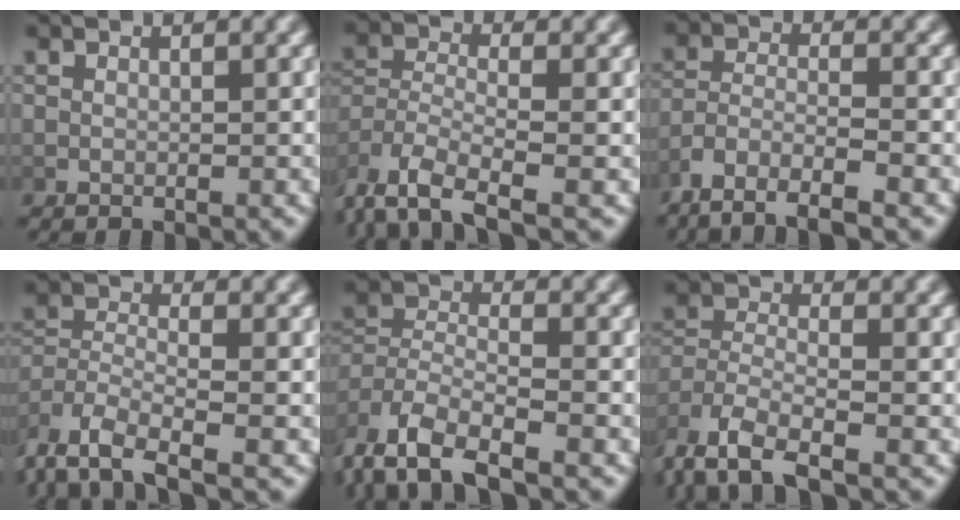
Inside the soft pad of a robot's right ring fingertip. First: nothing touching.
{"total": 5.2, "force": [-2.2, 3.2, 3.5], "torque": [-0.104, -0.034, -0.023]}
{"total": 6.8, "force": [-4.9, 2.8, 3.6], "torque": [-0.083, -0.030, -0.069]}
{"total": 5.5, "force": [-2.5, 3.6, 3.3], "torque": [-0.098, -0.032, -0.032]}
{"total": 5.5, "force": [-2.3, 3.7, 3.4], "torque": [-0.090, -0.022, -0.036]}
{"total": 4.6, "force": [-2.0, 2.8, 3.1], "torque": [-0.090, -0.030, -0.021]}